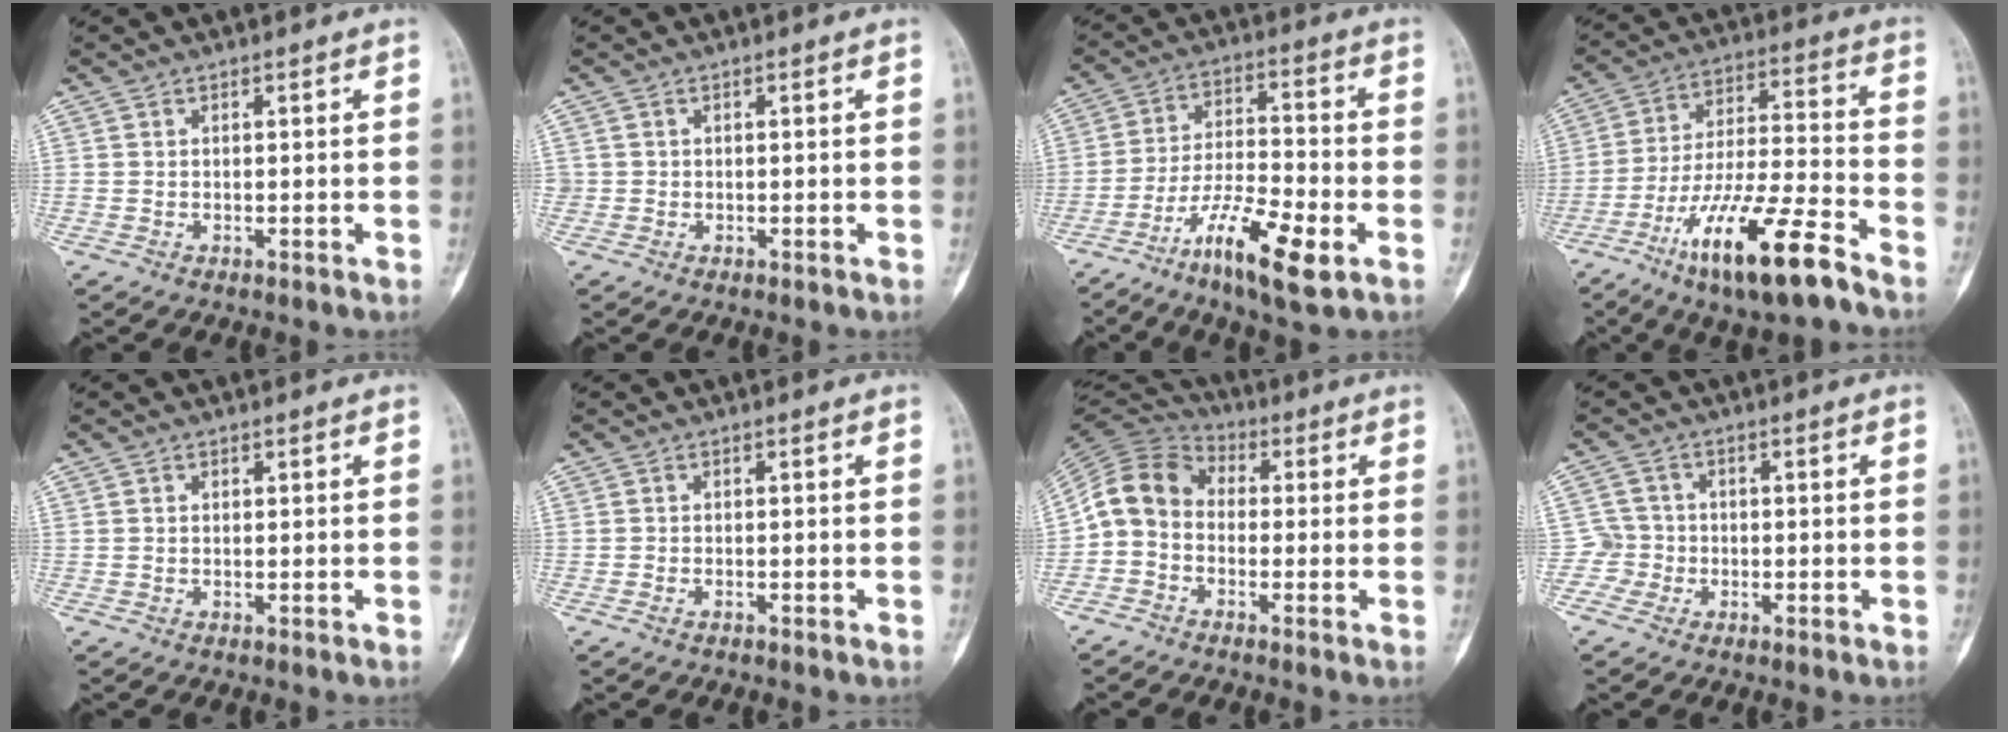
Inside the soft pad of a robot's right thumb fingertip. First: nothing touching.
{"total": 0.7, "force": [-0.1, 0.7, 0.0], "torque": [0.007, 0.006, -0.003]}
{"total": 13.6, "force": [-6.7, 3.1, 11.5], "torque": [-0.212, 0.024, -0.119]}
{"total": 18.2, "force": [-11.1, 3.4, 14.1], "torque": [-0.271, 0.056, -0.197]}
{"total": 0.6, "force": [0.2, 0.4, 0.3], "torque": [0.000, 0.000, 0.005]}
{"total": 0.7, "force": [-0.5, 0.3, 0.5], "torque": [-0.012, 0.003, -0.008]}
{"total": 9.0, "force": [-1.1, 7.3, 5.2], "torque": [-0.088, 0.038, -0.042]}
{"total": 3.4, "force": [-1.1, 3.2, -0.3], "torque": [0.028, 0.013, -0.030]}